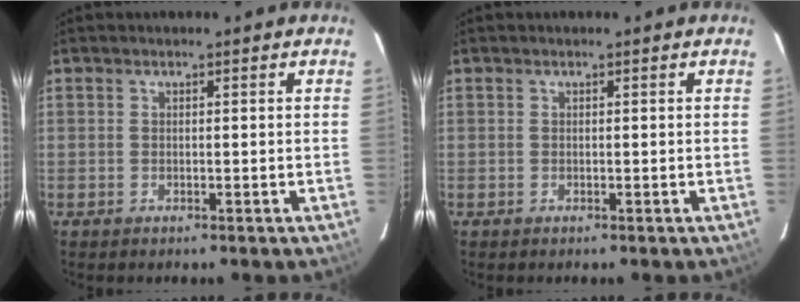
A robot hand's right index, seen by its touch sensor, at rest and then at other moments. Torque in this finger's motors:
{"motor_torque": [0.00, 0.00, 0.00, 0.00]}